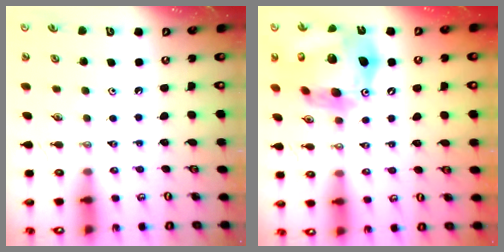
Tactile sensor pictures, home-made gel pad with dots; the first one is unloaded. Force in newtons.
{"total": 22.0, "press": 21.8, "slide": 2.6}